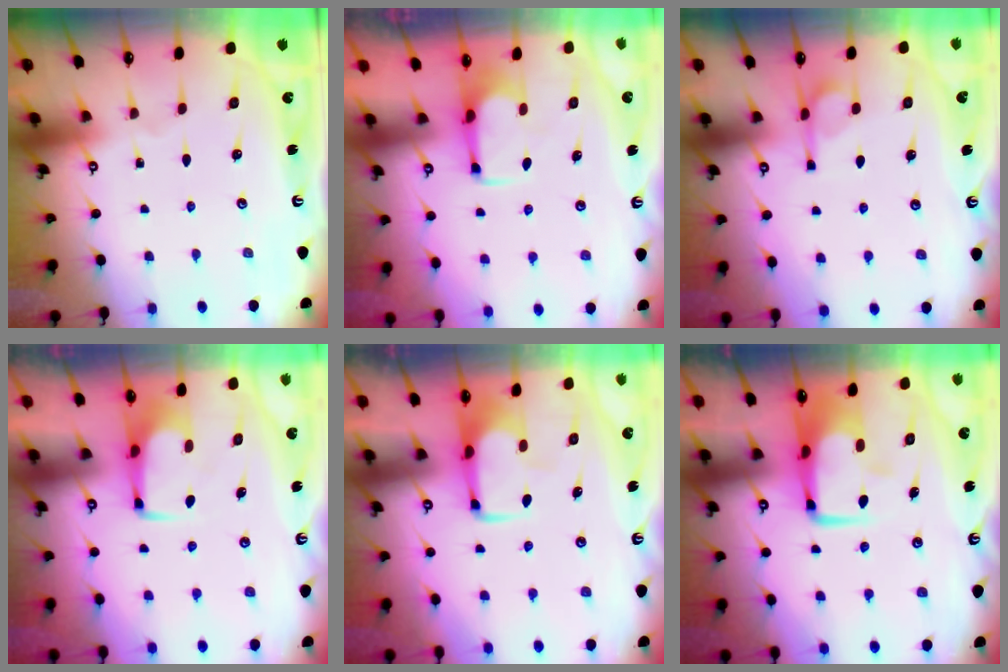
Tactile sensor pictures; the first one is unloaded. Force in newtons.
{"total": 2.6, "press": 2.5, "slide": 0.9}
{"total": 5.2, "press": 5.1, "slide": 0.7}
{"total": 2.0, "press": 1.9, "slide": 0.6}
{"total": 1.9, "press": 1.9, "slide": 0.4}
{"total": 8.4, "press": 8.3, "slide": 1.2}